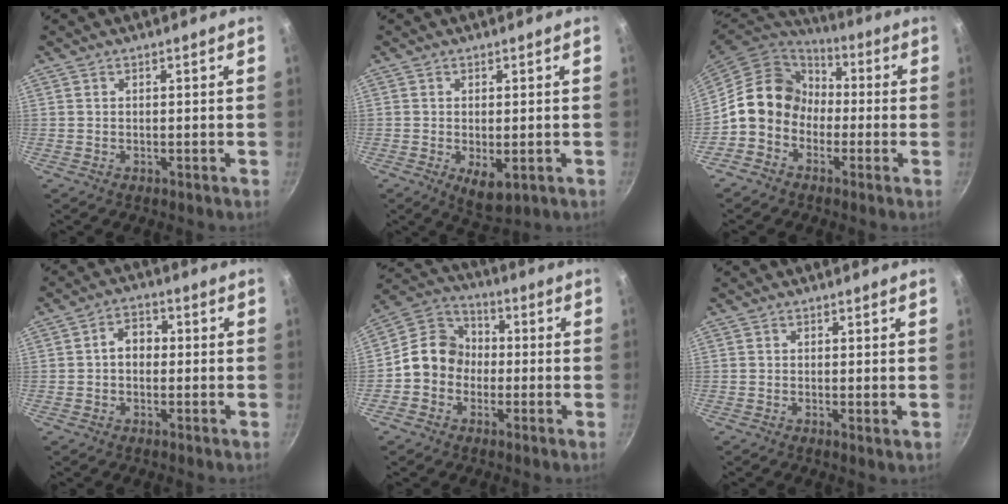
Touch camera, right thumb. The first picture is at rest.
{"total": 5.2, "force": [-1.3, 2.3, 4.5], "torque": [-0.065, -0.014, -0.010]}
{"total": 13.1, "force": [-1.9, 11.1, 6.6], "torque": [-0.070, 0.044, -0.053]}
{"total": 4.9, "force": [0.0, 3.8, 3.2], "torque": [-0.023, 0.015, -0.007]}
{"total": 10.0, "force": [-1.5, 8.8, 4.6], "torque": [-0.042, 0.034, -0.050]}
{"total": 0.8, "force": [0.2, 0.1, 0.8], "torque": [-0.012, -0.010, -0.002]}